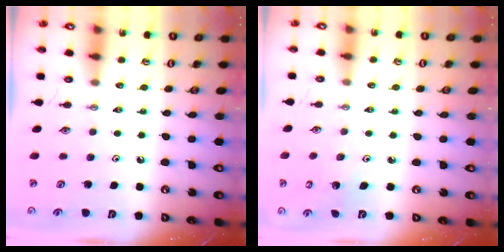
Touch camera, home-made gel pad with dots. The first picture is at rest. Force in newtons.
{"total": 2.8, "press": 2.8, "slide": 0.3}